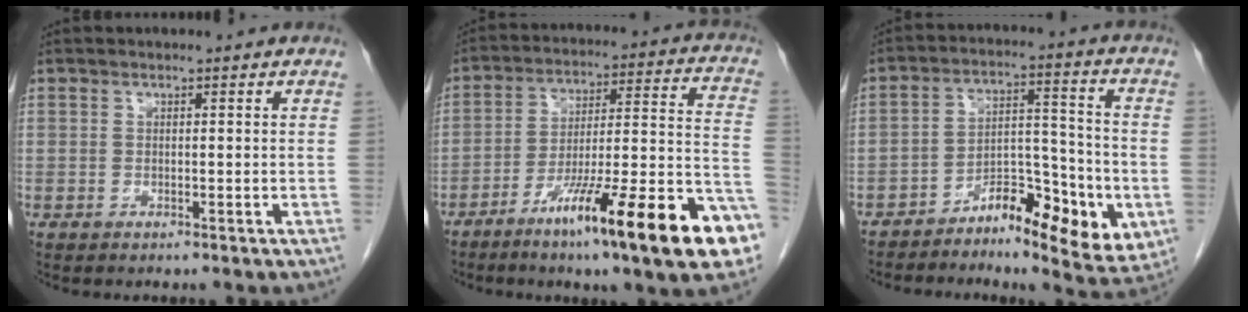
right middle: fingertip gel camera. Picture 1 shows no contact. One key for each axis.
{"total": 23.0, "fx": -12.6, "fy": 1.4, "fz": 19.2, "tx": -0.218, "ty": -0.010, "tz": -0.199}
{"total": 11.6, "fx": -5.3, "fy": 4.2, "fz": 9.4, "tx": -0.134, "ty": 0.019, "tz": -0.080}